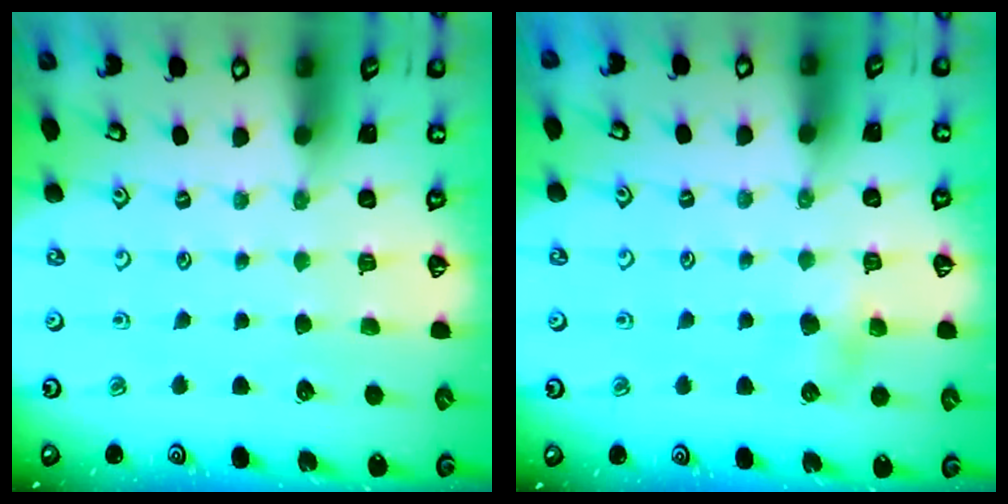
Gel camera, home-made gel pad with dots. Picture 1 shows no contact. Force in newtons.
{"total": 5.3, "press": 5.3, "slide": 0.5}